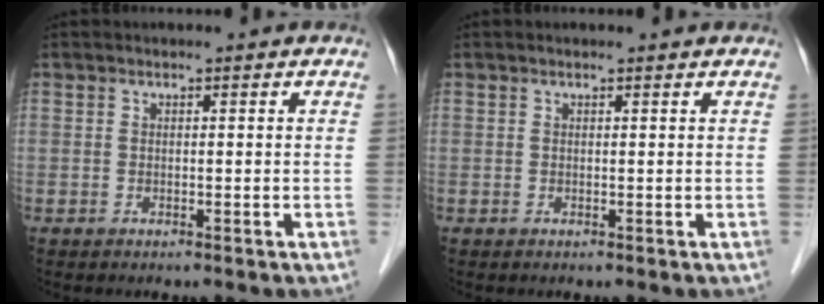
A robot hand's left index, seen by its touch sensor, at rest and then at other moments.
{"total": 1.2, "force": [1.1, 0.1, 0.5], "torque": [-0.013, 0.010, 0.014]}